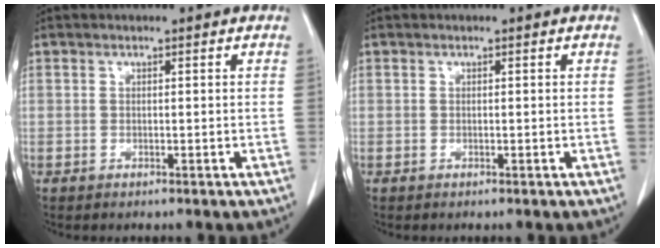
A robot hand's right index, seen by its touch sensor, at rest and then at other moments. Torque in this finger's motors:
{"motor_torque": [-0.15, 0.10, 0.01, -0.01]}